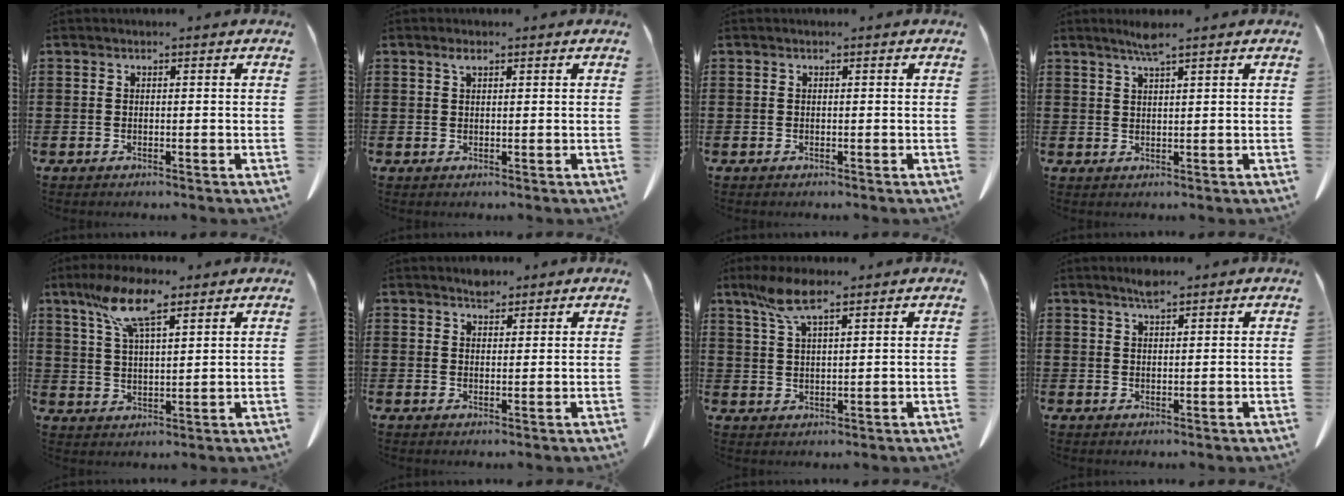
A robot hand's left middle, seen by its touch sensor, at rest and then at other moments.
{"total": 1.3, "force": [0.7, 0.4, 0.9], "torque": [-0.021, 0.000, 0.014]}
{"total": 0.0}
{"total": 2.9, "force": [2.3, 0.0, 1.9], "torque": [-0.040, 0.000, 0.041]}
{"total": 9.6, "force": [6.2, 2.6, 6.9], "torque": [-0.148, -0.001, 0.113]}
{"total": 2.3, "force": [2.2, 0.8, 0.4], "torque": [-0.004, -0.002, 0.040]}
{"total": 6.3, "force": [4.1, 1.4, 4.6], "torque": [-0.100, 0.000, 0.075]}
{"total": 2.4, "force": [2.0, 0.3, 1.3], "torque": [-0.029, -0.001, 0.038]}